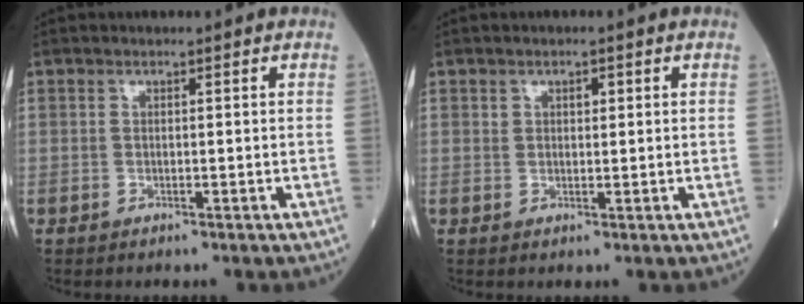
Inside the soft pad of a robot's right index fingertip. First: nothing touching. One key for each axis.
{"total": 1.4, "fx": 0.6, "fy": 0.8, "fz": 1.0, "tx": -0.015, "ty": 0.001, "tz": 0.009}